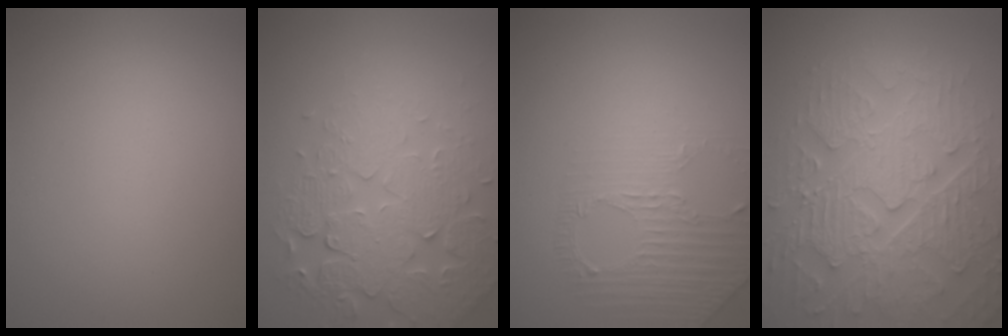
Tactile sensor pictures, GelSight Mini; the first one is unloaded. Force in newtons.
{"total": 6.8, "press": 5.1, "slide": 4.5}
{"total": 1.8, "press": 1.5, "slide": 1.0}
{"total": 8.8, "press": 6.5, "slide": 6.0}